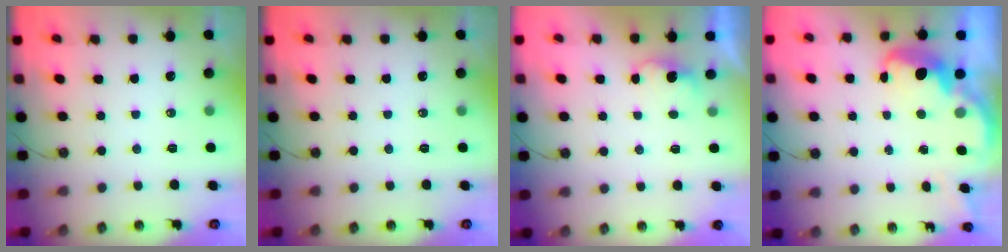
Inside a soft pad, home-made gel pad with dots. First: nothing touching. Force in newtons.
{"total": 0.0}
{"total": 2.2, "press": 2.0, "slide": 0.9}
{"total": 3.4, "press": 3.3, "slide": 0.7}